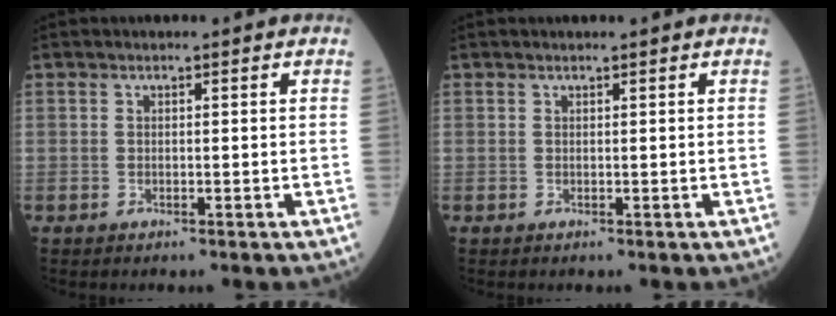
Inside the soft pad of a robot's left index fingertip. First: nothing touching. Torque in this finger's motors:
{"motor_torque": [0.25, -0.07, -0.07, 0.00]}